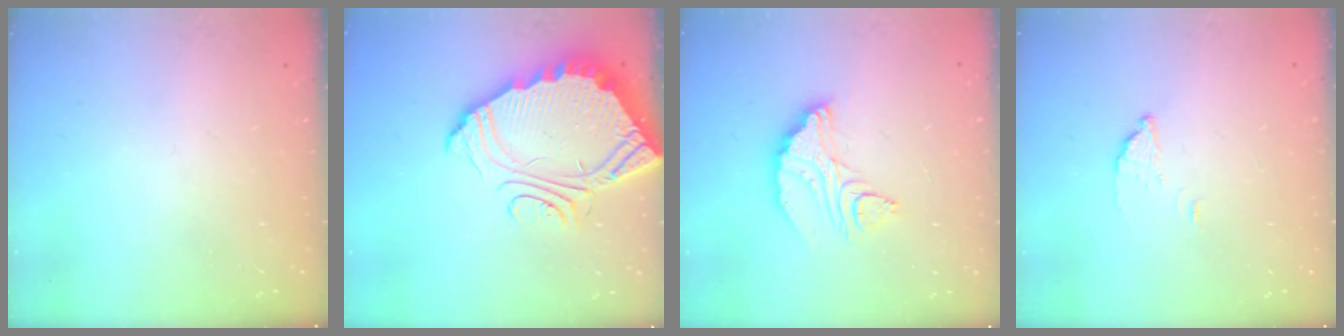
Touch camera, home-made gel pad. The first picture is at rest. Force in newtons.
{"total": 9.5, "press": 9.5, "slide": 0.8}
{"total": 10.8, "press": 10.8, "slide": 0.9}
{"total": 2.3, "press": 2.3, "slide": 0.1}